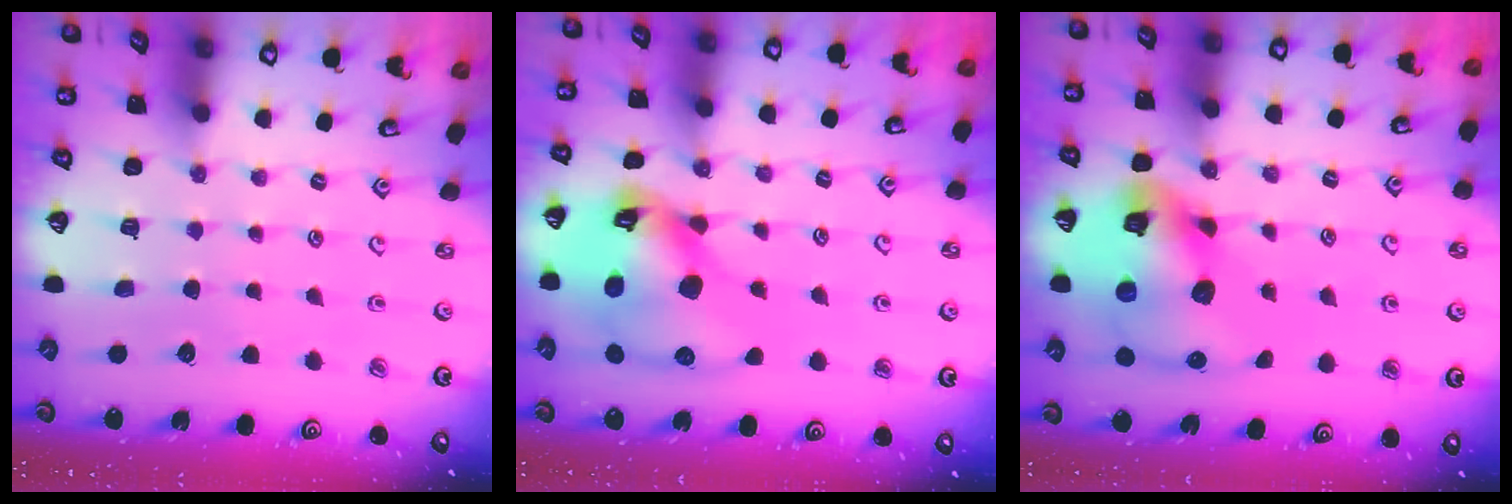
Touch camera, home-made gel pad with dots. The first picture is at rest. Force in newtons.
{"total": 20.9, "press": 20.7, "slide": 2.7}
{"total": 17.8, "press": 17.6, "slide": 2.6}